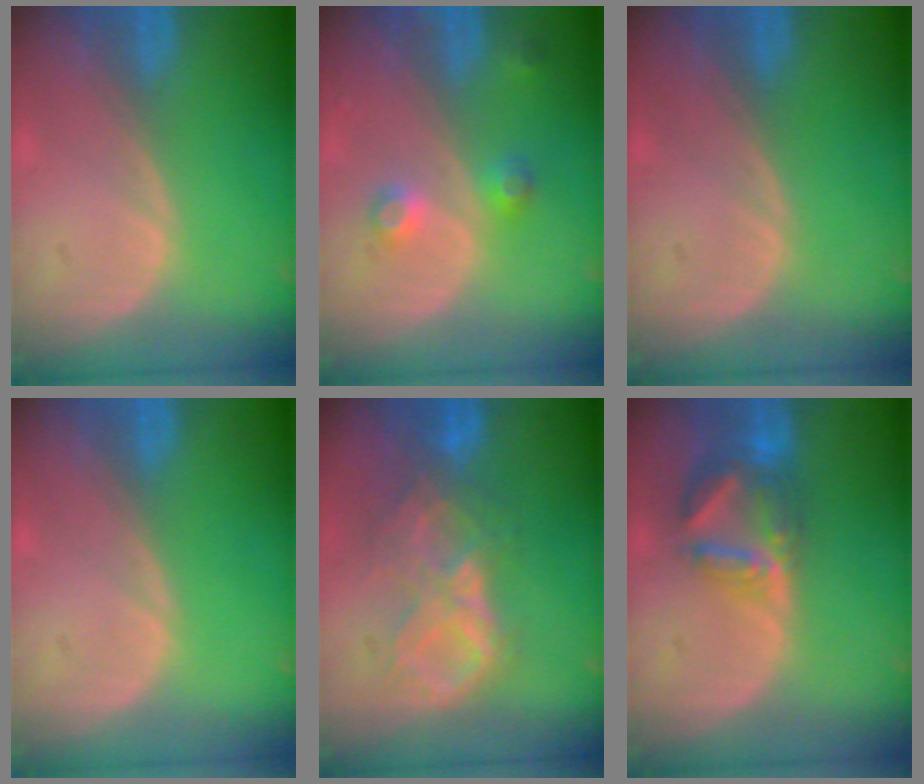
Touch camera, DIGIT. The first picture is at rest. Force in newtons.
{"total": 3.8, "press": 3.5, "slide": 1.4}
{"total": 0.0}
{"total": 0.0}
{"total": 8.6, "press": 7.6, "slide": 3.9}
{"total": 7.2, "press": 6.3, "slide": 3.4}